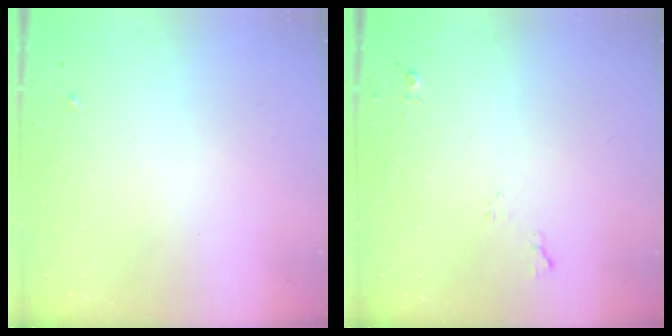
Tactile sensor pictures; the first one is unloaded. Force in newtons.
{"total": 4.9, "press": 4.8, "slide": 0.9}